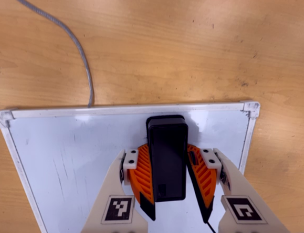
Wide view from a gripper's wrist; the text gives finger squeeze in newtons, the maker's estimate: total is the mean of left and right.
{"total": 13.9, "left": 16.0, "right": 11.9}